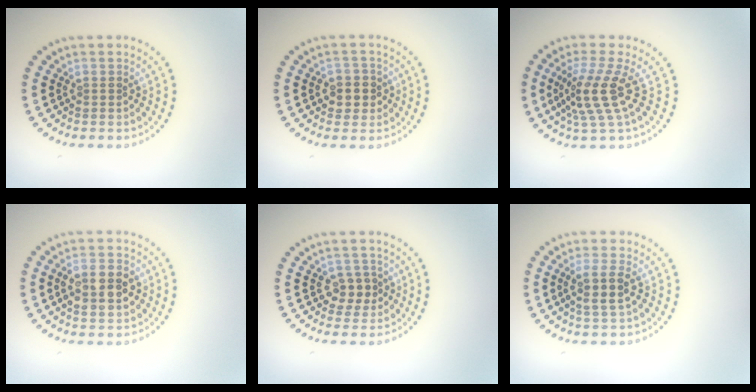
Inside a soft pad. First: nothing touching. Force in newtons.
{"total": 2.4, "press": 2.3, "slide": 0.9}
{"total": 4.0, "press": 2.9, "slide": 2.7}
{"total": 4.3, "press": 4.3, "slide": 0.4}
{"total": 2.3, "press": 2.2, "slide": 0.8}
{"total": 2.9, "press": 2.6, "slide": 1.2}